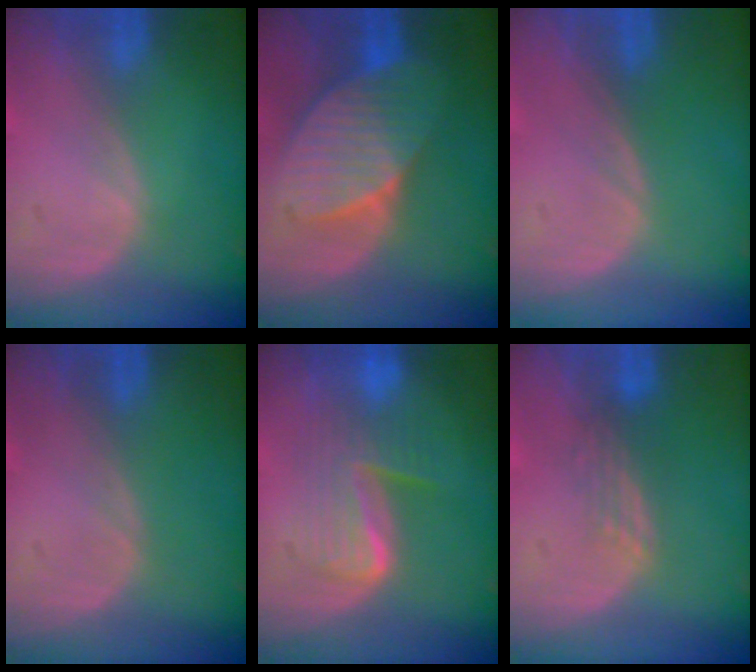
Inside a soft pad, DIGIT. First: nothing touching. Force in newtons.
{"total": 7.9, "press": 7.9, "slide": 0.1}
{"total": 0.0}
{"total": 0.0}
{"total": 6.6, "press": 6.5, "slide": 0.8}
{"total": 3.0, "press": 2.5, "slide": 1.7}